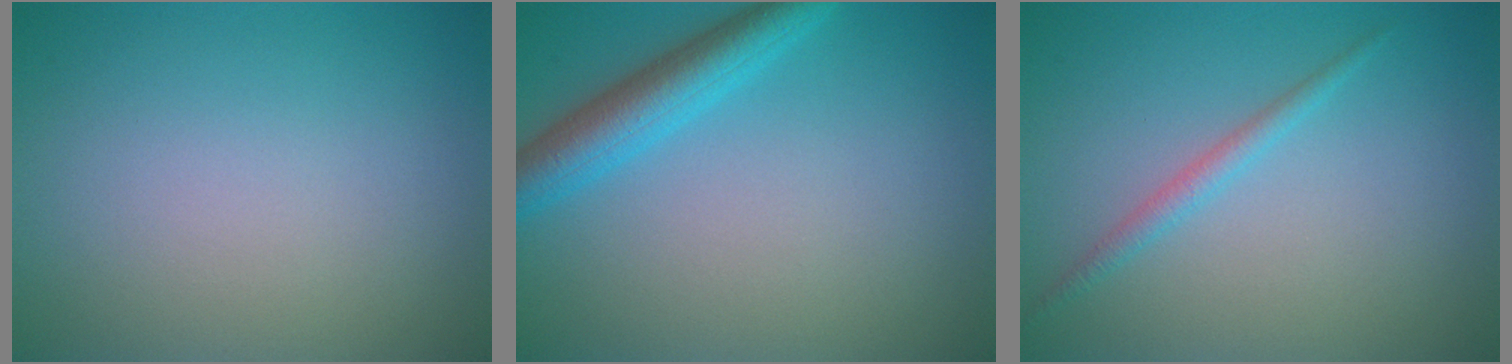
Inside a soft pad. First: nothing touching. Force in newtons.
{"total": 4.2, "press": 4.2, "slide": 0.3}
{"total": 1.4, "press": 1.4, "slide": 0.1}